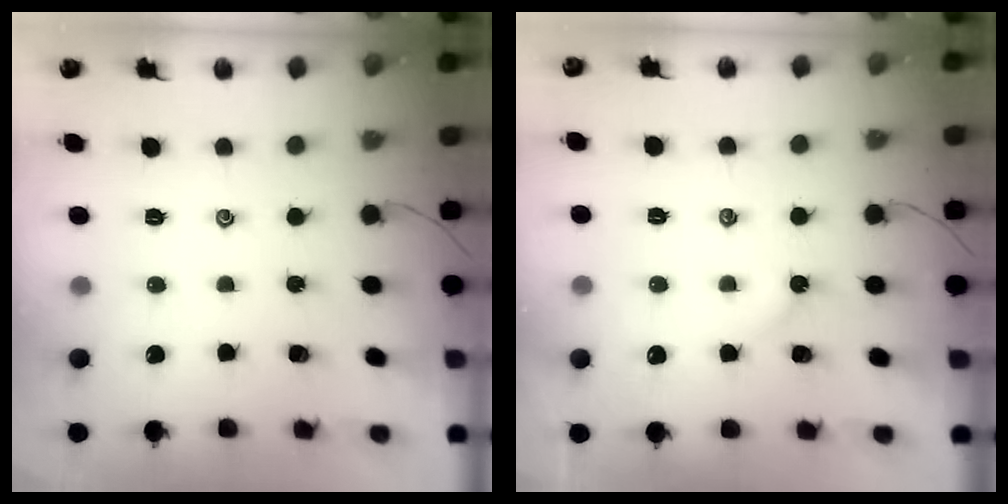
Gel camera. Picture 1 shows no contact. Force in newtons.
{"total": 2.0, "press": 1.9, "slide": 0.3}